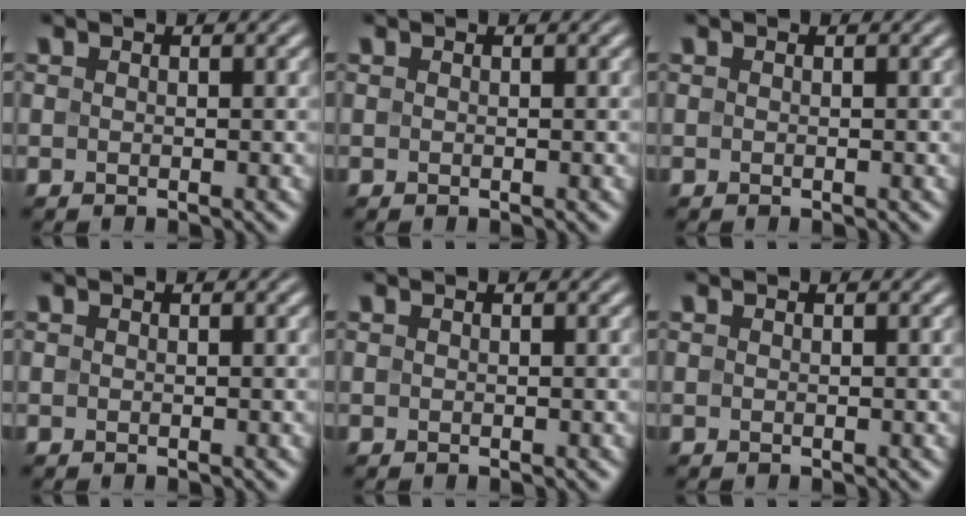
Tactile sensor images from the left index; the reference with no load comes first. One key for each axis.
{"total": 0.0}
{"total": 0.0}
{"total": 0.0}
{"total": 0.0}
{"total": 0.0}